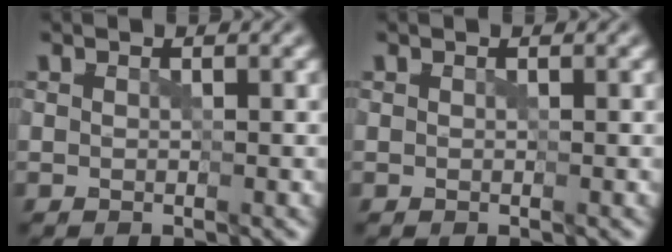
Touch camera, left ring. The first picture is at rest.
{"total": 0.0}